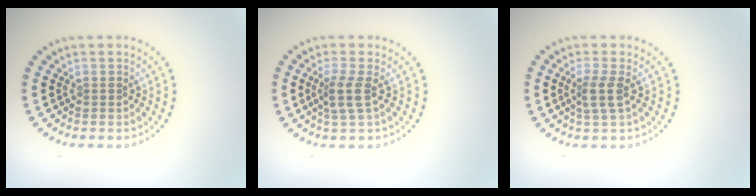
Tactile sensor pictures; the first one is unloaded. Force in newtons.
{"total": 2.0, "press": 1.6, "slide": 1.2}
{"total": 1.8, "press": 1.5, "slide": 1.0}